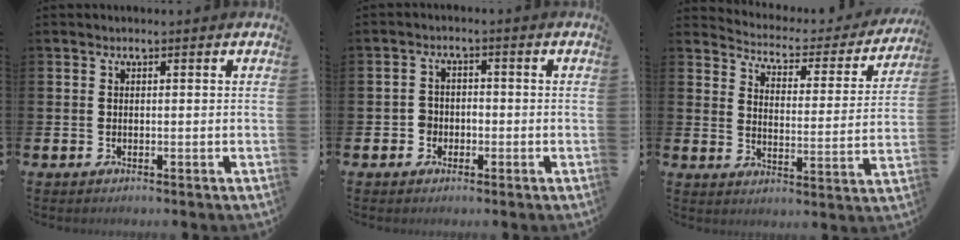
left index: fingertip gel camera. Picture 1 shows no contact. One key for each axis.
{"total": 2.3, "fx": -1.2, "fy": 2.0, "fz": 0.3, "tx": -0.009, "ty": 0.005, "tz": -0.029}
{"total": 4.0, "fx": 3.7, "fy": 1.4, "fz": 0.7, "tx": -0.037, "ty": -0.038, "tz": 0.053}